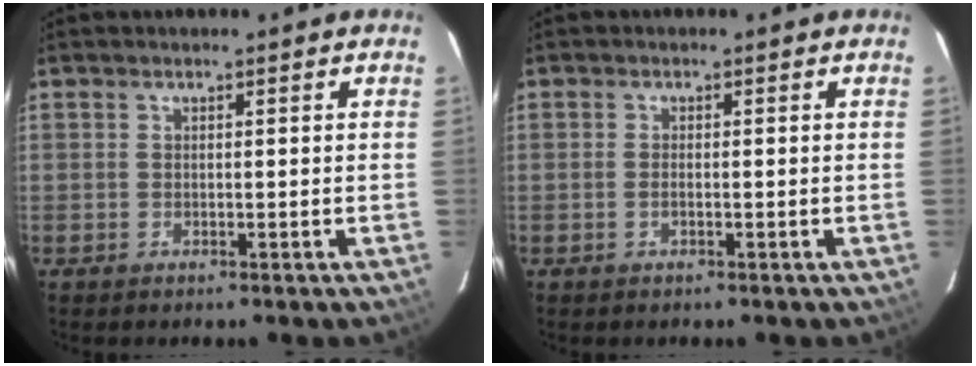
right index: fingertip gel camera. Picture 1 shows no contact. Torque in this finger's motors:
{"motor_torque": [0.00, 0.08, -0.04, 0.00]}